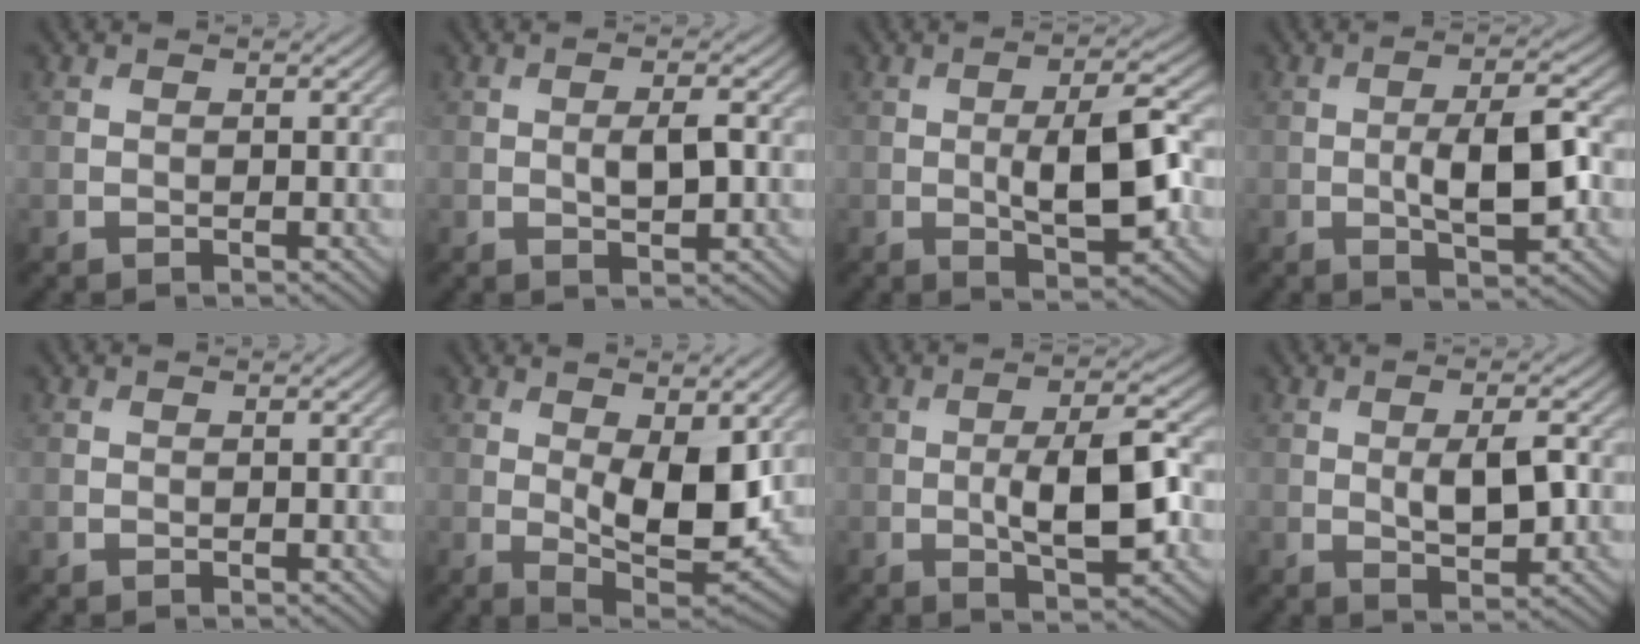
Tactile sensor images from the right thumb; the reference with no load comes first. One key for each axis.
{"total": 3.0, "fx": 0.0, "fy": 1.0, "fz": 2.8, "tx": -0.055, "ty": -0.002, "tz": 0.002}
{"total": 8.9, "fx": -1.0, "fy": 2.7, "fz": 8.4, "tx": -0.133, "ty": 0.004, "tz": -0.018}
{"total": 7.8, "fx": -1.1, "fy": 2.5, "fz": 7.3, "tx": -0.122, "ty": 0.003, "tz": -0.019}
{"total": 0.0}
{"total": 8.5, "fx": 0.6, "fy": 3.6, "fz": 7.6, "tx": -0.140, "ty": -0.013, "tz": 0.020}
{"total": 9.1, "fx": -1.3, "fy": 2.8, "fz": 8.5, "tx": -0.137, "ty": 0.004, "tz": -0.023}
{"total": 5.0, "fx": 0.2, "fy": 1.9, "fz": 4.6, "tx": -0.085, "ty": -0.002, "tz": 0.004}